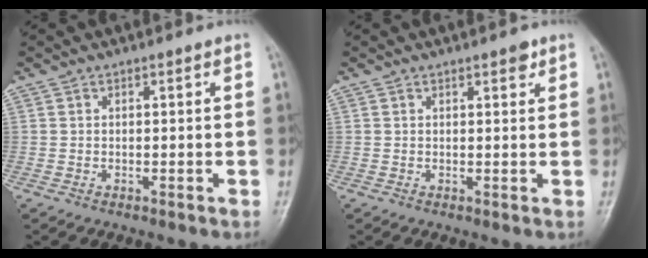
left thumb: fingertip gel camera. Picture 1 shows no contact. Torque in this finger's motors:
{"motor_torque": [0.49, 0.27, 0.42, -0.44, -0.07]}